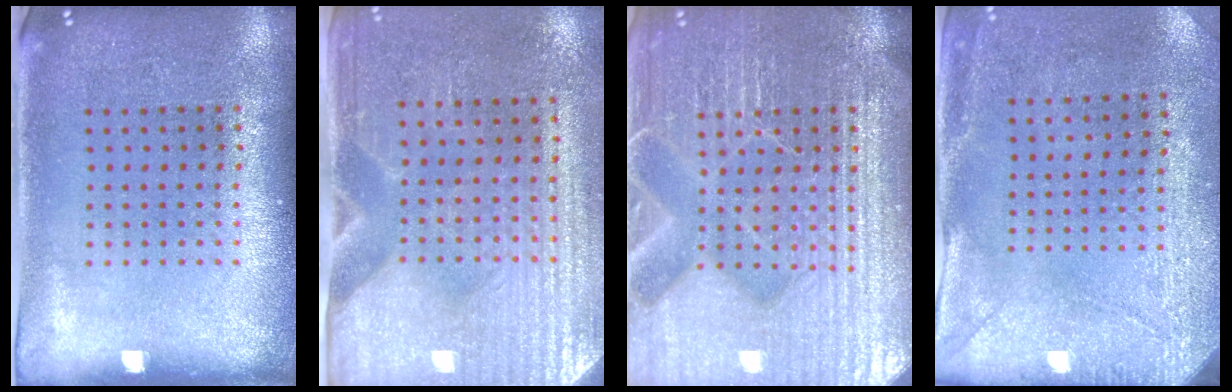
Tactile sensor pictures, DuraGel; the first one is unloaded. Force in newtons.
{"total": 3.1, "press": 2.8, "slide": 1.4}
{"total": 7.4, "press": 7.3, "slide": 0.9}
{"total": 3.0, "press": 2.3, "slide": 1.8}